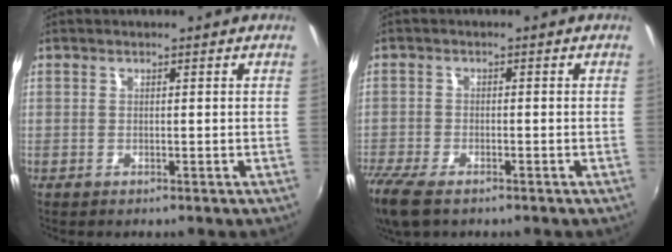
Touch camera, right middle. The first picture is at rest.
{"total": 9.8, "force": [-7.0, 3.7, 5.8], "torque": [-0.150, -0.041, -0.134]}